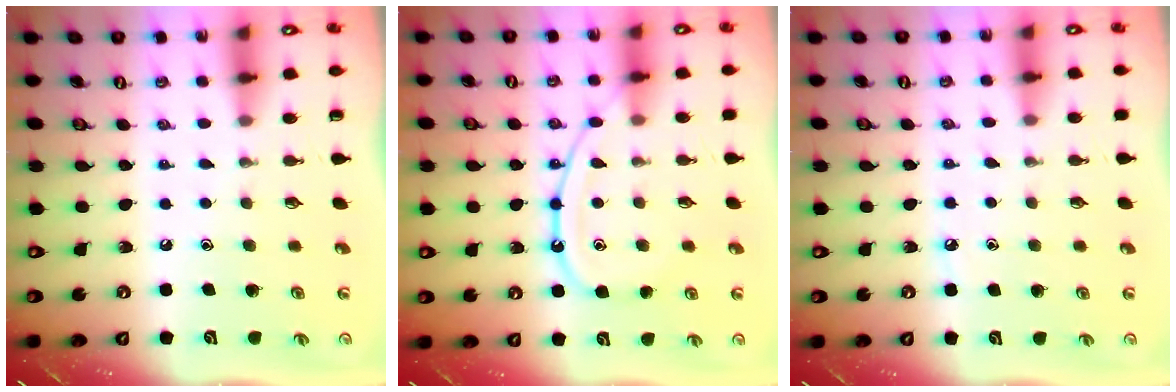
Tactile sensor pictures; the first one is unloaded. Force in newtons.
{"total": 11.7, "press": 11.7, "slide": 1.2}
{"total": 4.3, "press": 4.2, "slide": 0.6}